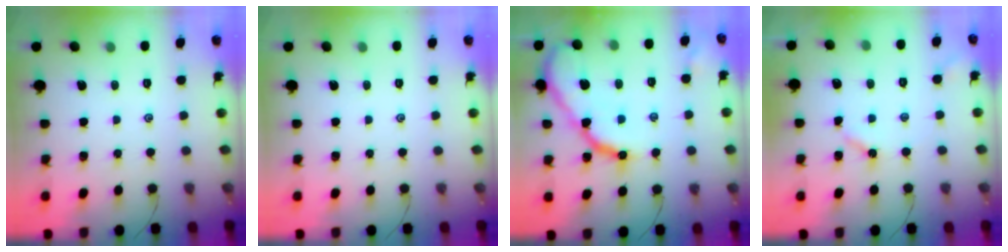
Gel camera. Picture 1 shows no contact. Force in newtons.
{"total": 0.0}
{"total": 15.2, "press": 15.2, "slide": 1.3}
{"total": 4.3, "press": 4.3, "slide": 0.4}